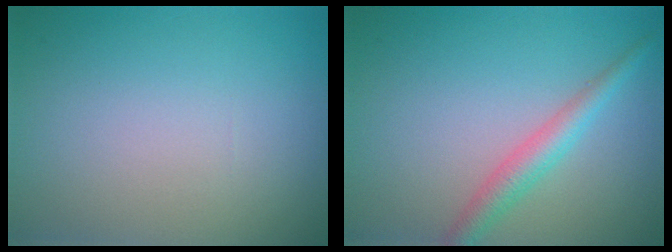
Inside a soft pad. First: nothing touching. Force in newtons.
{"total": 2.6, "press": 2.6, "slide": 0.0}